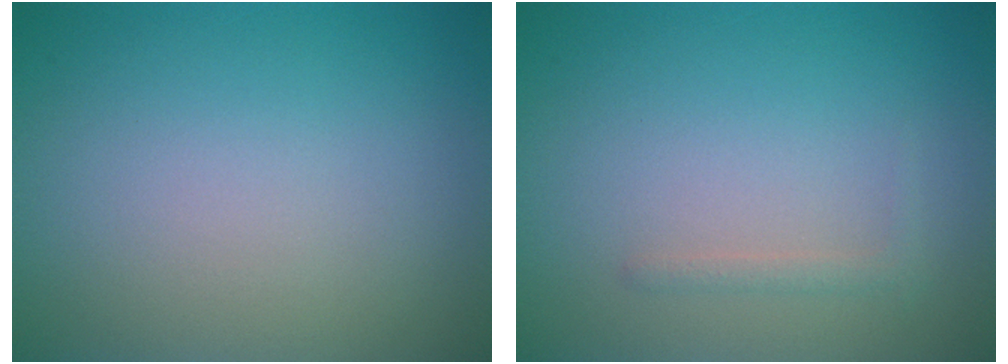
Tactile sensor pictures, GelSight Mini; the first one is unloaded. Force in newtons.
{"total": 0.8, "press": 0.8, "slide": 0.0}